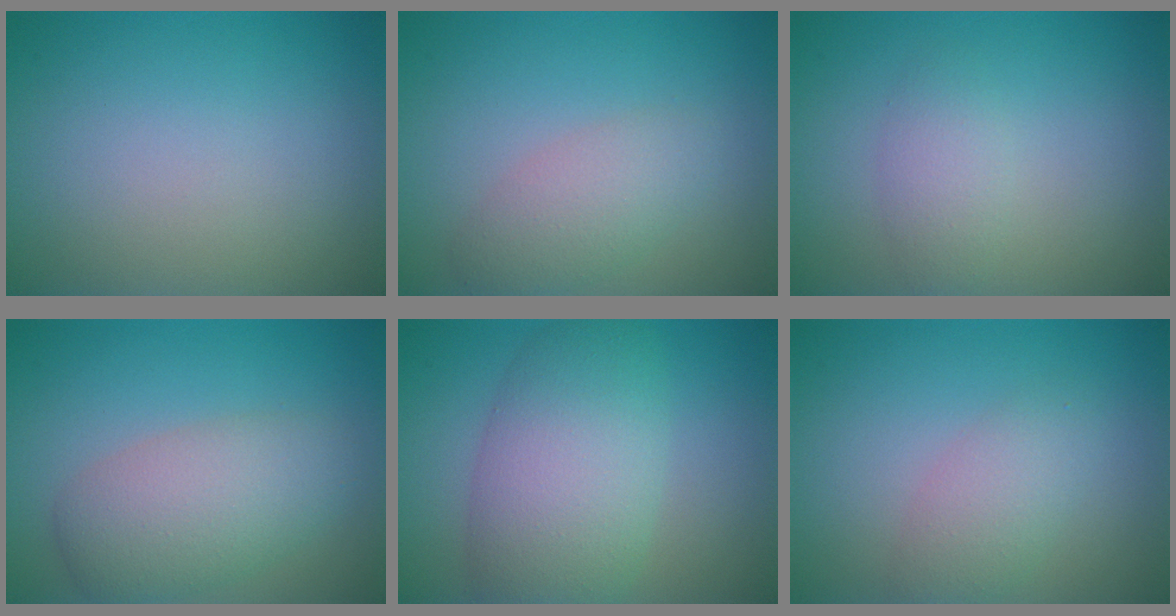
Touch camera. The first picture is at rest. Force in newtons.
{"total": 3.0, "press": 3.0, "slide": 0.1}
{"total": 1.9, "press": 1.9, "slide": 0.1}
{"total": 5.0, "press": 5.0, "slide": 0.2}
{"total": 7.6, "press": 7.6, "slide": 0.2}
{"total": 2.7, "press": 2.7, "slide": 0.1}